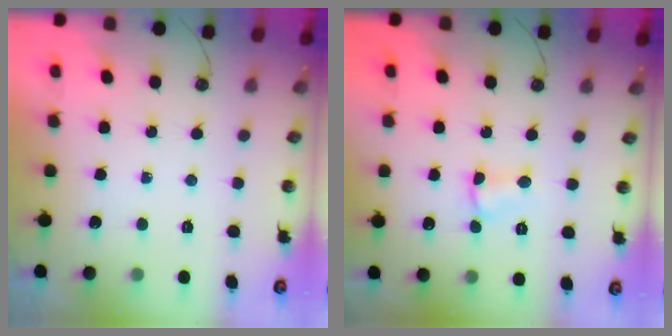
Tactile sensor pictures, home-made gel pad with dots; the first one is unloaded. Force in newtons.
{"total": 3.4, "press": 3.3, "slide": 0.4}